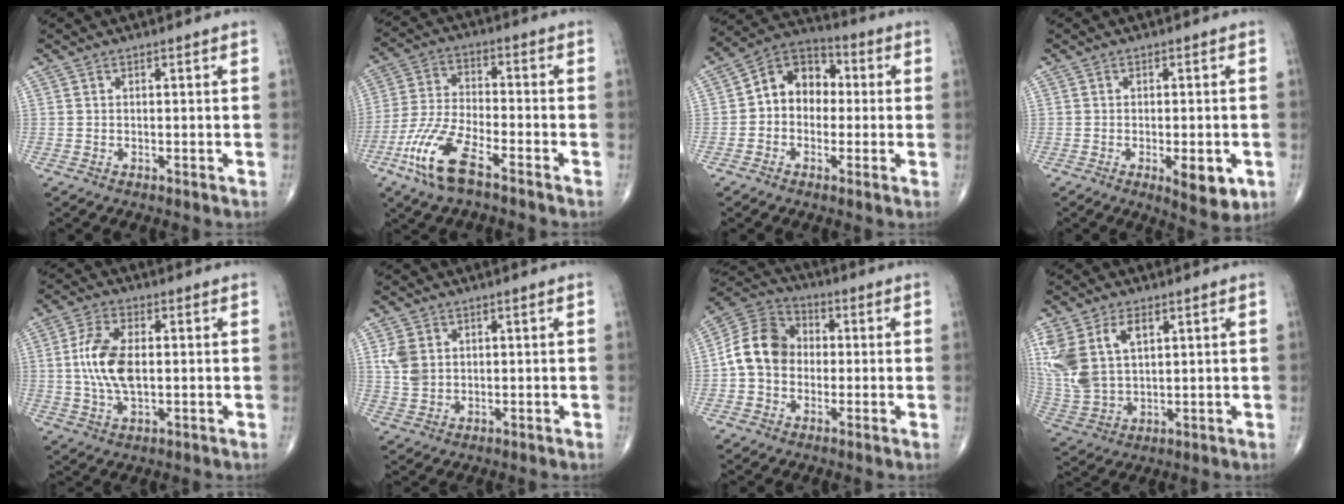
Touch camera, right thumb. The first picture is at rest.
{"total": 11.9, "force": [-7.0, 3.8, 8.9], "torque": [-0.200, 0.020, -0.139]}
{"total": 10.4, "force": [0.1, 8.1, 6.4], "torque": [-0.069, 0.037, -0.014]}
{"total": 7.2, "force": [-2.3, 2.7, 6.2], "torque": [-0.073, -0.010, -0.024]}
{"total": 10.1, "force": [0.5, 5.2, 8.6], "torque": [-0.181, 0.002, 0.011]}
{"total": 5.2, "force": [1.4, 4.0, 3.0], "torque": [-0.051, -0.004, 0.033]}
{"total": 11.2, "force": [-0.4, 9.2, 6.4], "torque": [-0.103, 0.034, -0.022]}
{"total": 15.2, "force": [5.4, 9.2, 10.8], "torque": [-0.247, -0.008, 0.119]}